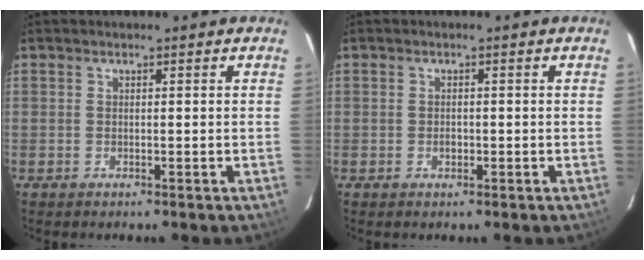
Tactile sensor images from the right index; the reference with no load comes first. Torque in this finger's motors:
{"motor_torque": [-0.05, 0.02, 0.02, 0.00]}